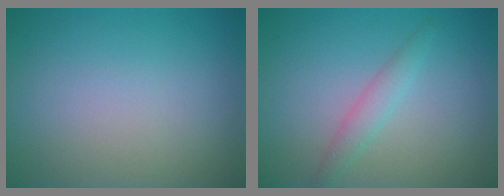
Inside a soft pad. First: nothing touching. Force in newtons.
{"total": 1.8, "press": 1.8, "slide": 0.1}